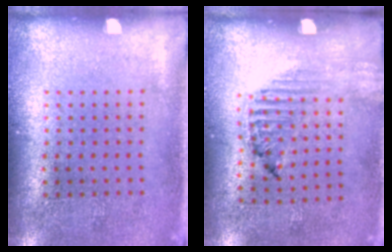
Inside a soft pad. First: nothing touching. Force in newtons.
{"total": 1.2, "press": 1.2, "slide": 0.2}